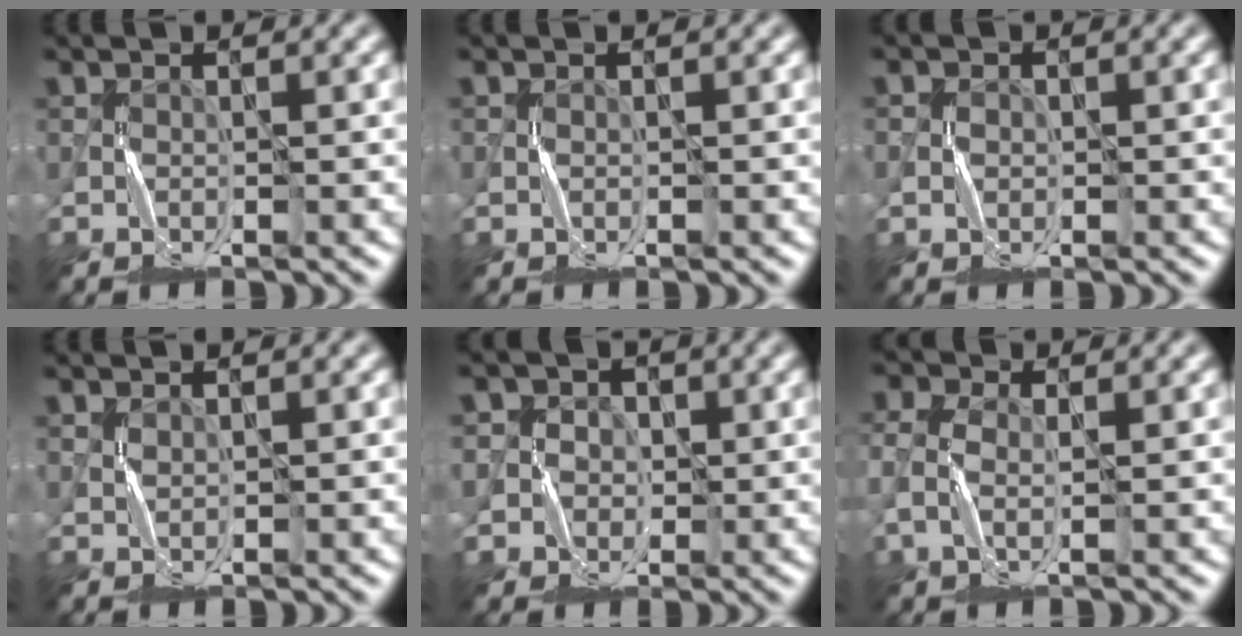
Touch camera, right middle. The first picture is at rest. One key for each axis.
{"total": 0.0}
{"total": 0.8, "fx": -0.2, "fy": 0.7, "fz": -0.1, "tx": 0.003, "ty": 0.002, "tz": -0.005}
{"total": 0.5, "fx": 0.4, "fy": 0.3, "fz": 0.0, "tx": -0.006, "ty": 0.000, "tz": 0.012}
{"total": 4.6, "fx": 1.3, "fy": 4.4, "fz": 0.6, "tx": -0.016, "ty": 0.015, "tz": 0.016}
{"total": 2.2, "fx": -0.2, "fy": 1.6, "fz": 1.5, "tx": -0.042, "ty": 0.004, "tz": -0.006}